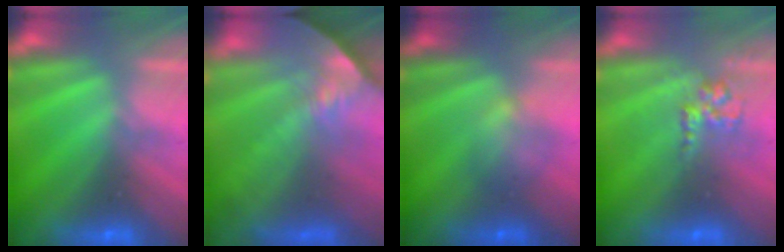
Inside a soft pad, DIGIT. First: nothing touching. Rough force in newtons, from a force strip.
{"total": 7.3}
{"total": 2.1}
{"total": 2.8}